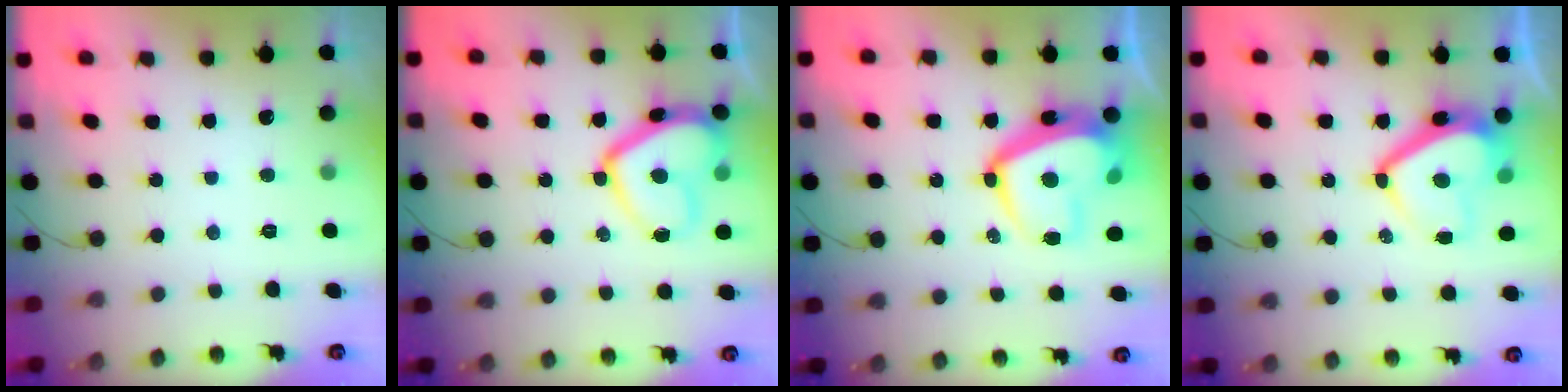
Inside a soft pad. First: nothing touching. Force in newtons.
{"total": 13.8, "press": 13.7, "slide": 1.5}
{"total": 15.1, "press": 15.0, "slide": 1.4}
{"total": 12.1, "press": 12.0, "slide": 1.0}